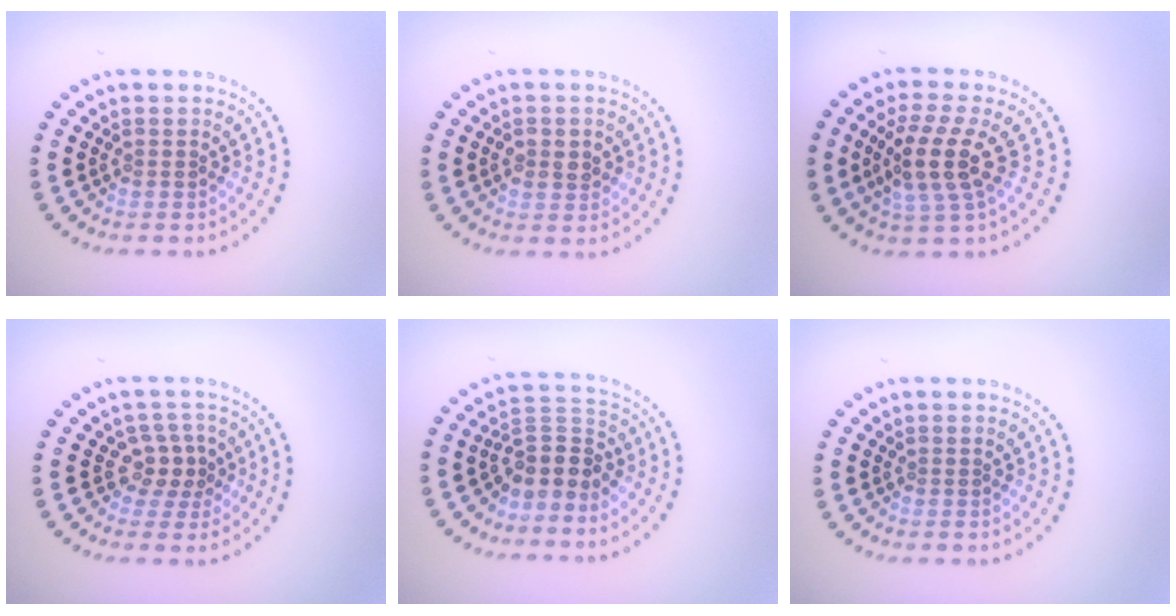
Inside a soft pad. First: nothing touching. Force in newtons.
{"total": 1.7, "press": 1.7, "slide": 0.0}
{"total": 4.0, "press": 3.5, "slide": 1.9}
{"total": 2.3, "press": 1.9, "slide": 1.3}
{"total": 3.4, "press": 2.9, "slide": 1.8}
{"total": 0.0}